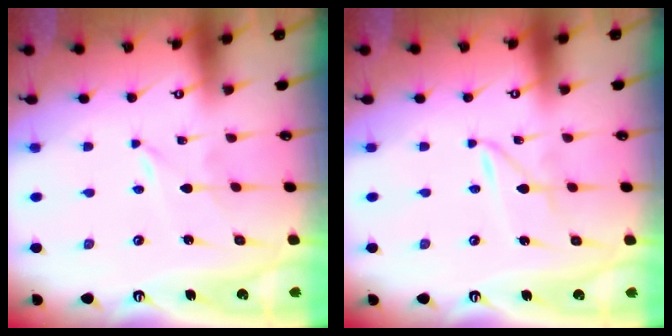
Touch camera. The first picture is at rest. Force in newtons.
{"total": 1.7, "press": 1.7, "slide": 0.1}